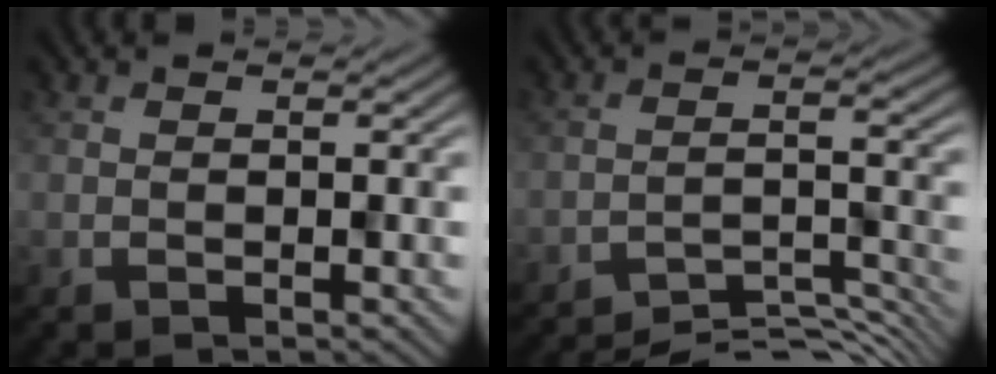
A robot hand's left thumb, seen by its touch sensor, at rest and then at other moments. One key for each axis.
{"total": 7.6, "fx": -7.0, "fy": 0.8, "fz": 2.9, "tx": -0.047, "ty": 0.015, "tz": -0.101}